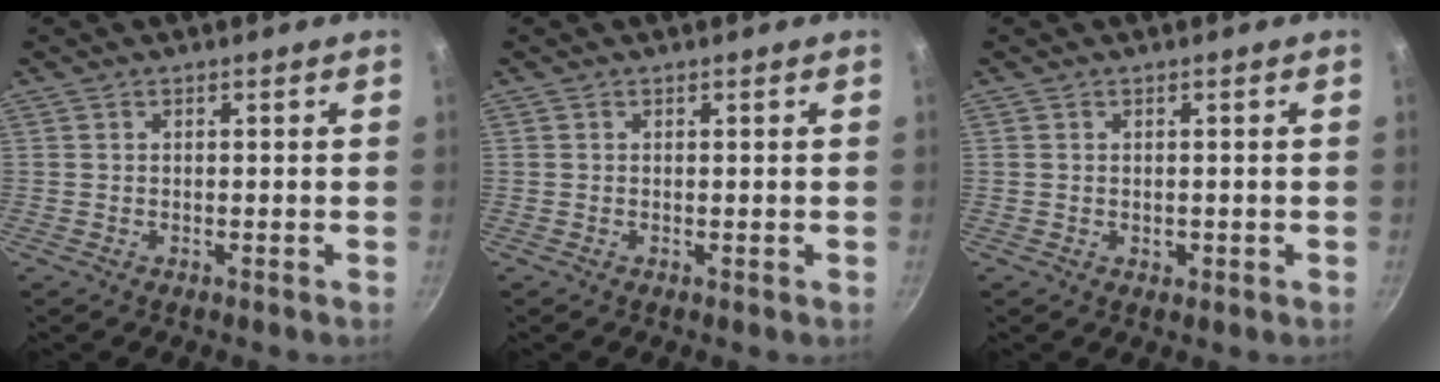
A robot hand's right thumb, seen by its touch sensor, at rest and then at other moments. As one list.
[{"total": 0.0}, {"total": 1.0, "force": [-0.2, 0.8, 0.6], "torque": [-0.007, 0.000, -0.003]}]